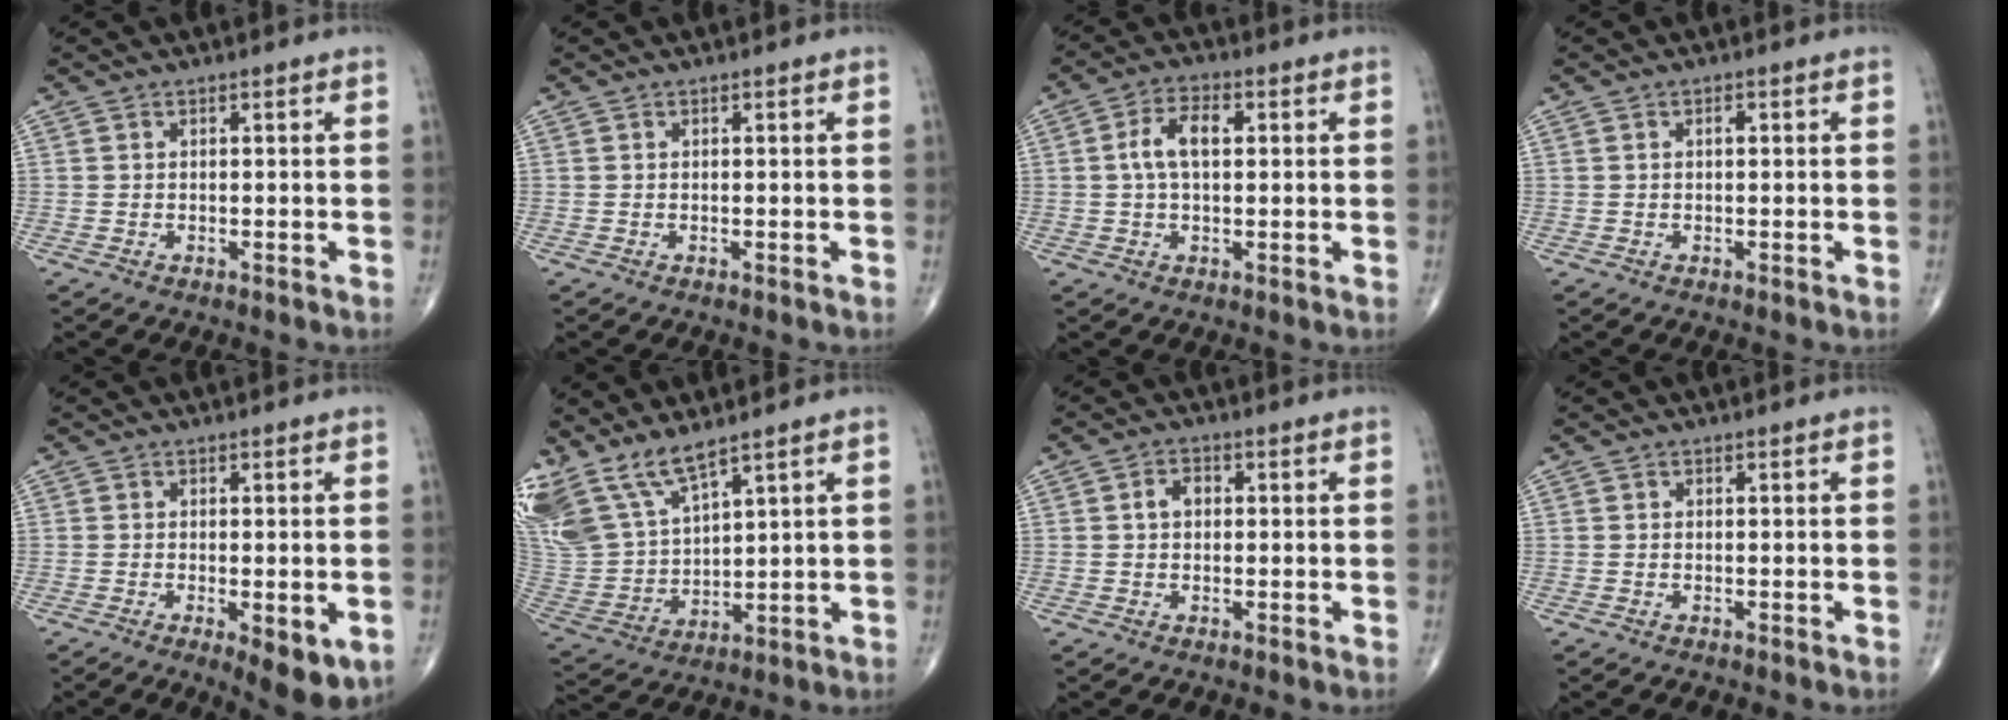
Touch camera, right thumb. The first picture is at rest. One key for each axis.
{"total": 0.0}
{"total": 6.6, "fx": 1.0, "fy": 3.5, "fz": 5.5, "tx": -0.109, "ty": 0.016, "tz": 0.015}
{"total": 1.0, "fx": 0.2, "fy": 0.5, "fz": 0.8, "tx": -0.015, "ty": 0.001, "tz": 0.002}
{"total": 7.6, "fx": -2.5, "fy": 2.7, "fz": 6.7, "tx": -0.090, "ty": -0.015, "tz": -0.031}
{"total": 14.7, "fx": 10.7, "fy": 5.4, "fz": 8.5, "tx": -0.177, "ty": -0.047, "tz": 0.232}
{"total": 3.0, "fx": 0.3, "fy": 2.2, "fz": 2.0, "tx": -0.030, "ty": 0.011, "tz": 0.001}
{"total": 0.0}